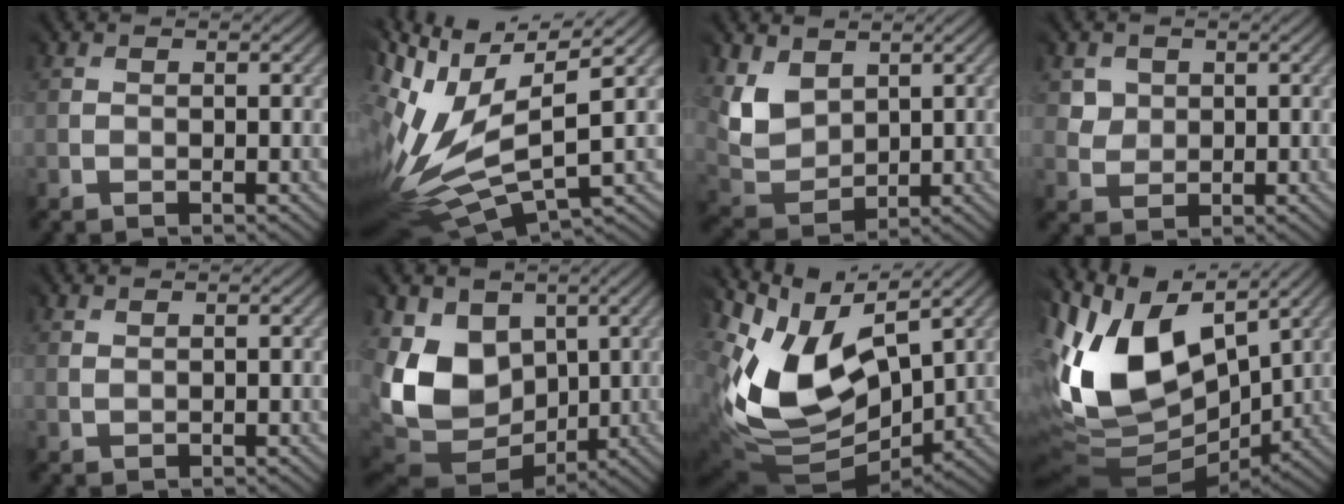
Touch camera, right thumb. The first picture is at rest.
{"total": 13.9, "force": [0.5, 6.0, 12.6], "torque": [-0.293, -0.006, 0.025]}
{"total": 5.4, "force": [3.5, 3.9, 1.2], "torque": [-0.051, -0.006, 0.073]}
{"total": 3.1, "force": [1.9, 1.9, -1.5], "torque": [0.021, -0.004, 0.035]}
{"total": 1.1, "force": [1.0, 0.3, -0.1], "torque": [0.003, 0.003, 0.021]}
{"total": 10.6, "force": [2.6, 8.7, 5.4], "torque": [-0.163, -0.003, 0.046]}
{"total": 12.2, "force": [4.4, 8.0, 8.0], "torque": [-0.186, -0.004, 0.097]}
{"total": 13.9, "force": [5.0, 8.1, 10.1], "torque": [-0.230, 0.023, 0.088]}